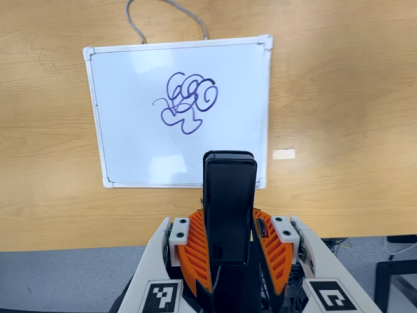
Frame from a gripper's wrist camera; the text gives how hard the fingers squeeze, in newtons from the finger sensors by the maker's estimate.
{"total": 5.2, "left": 3.4, "right": 7.0}